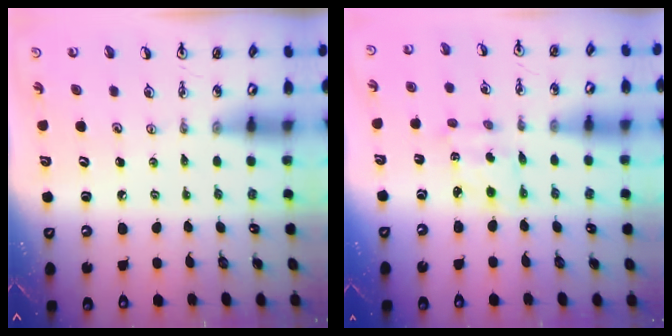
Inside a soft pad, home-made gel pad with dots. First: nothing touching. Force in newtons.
{"total": 2.2, "press": 2.0, "slide": 0.8}